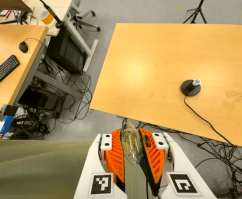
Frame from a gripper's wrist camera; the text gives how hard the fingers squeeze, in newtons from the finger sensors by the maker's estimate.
{"total": 21.3, "left": 23.1, "right": 19.4}